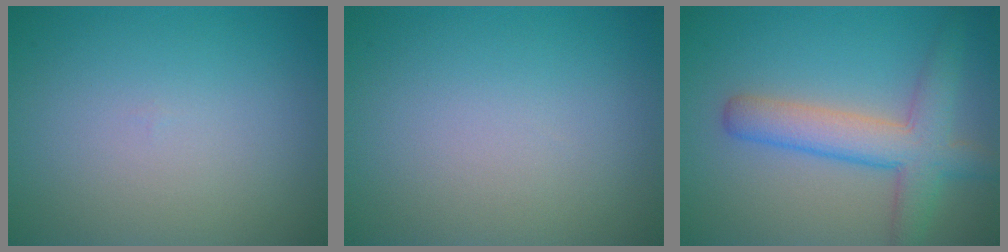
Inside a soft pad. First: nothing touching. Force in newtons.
{"total": 0.0}
{"total": 5.5, "press": 5.5, "slide": 0.2}